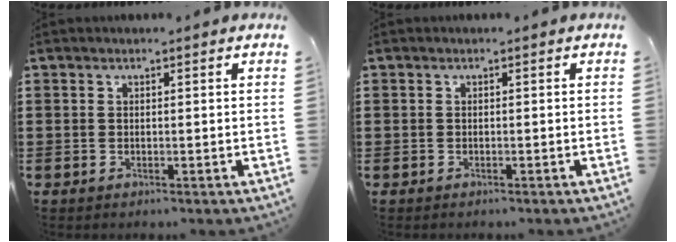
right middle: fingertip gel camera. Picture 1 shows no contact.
{"total": 0.5, "force": [-0.4, 0.4, -0.1], "torque": [0.001, 0.002, -0.008]}